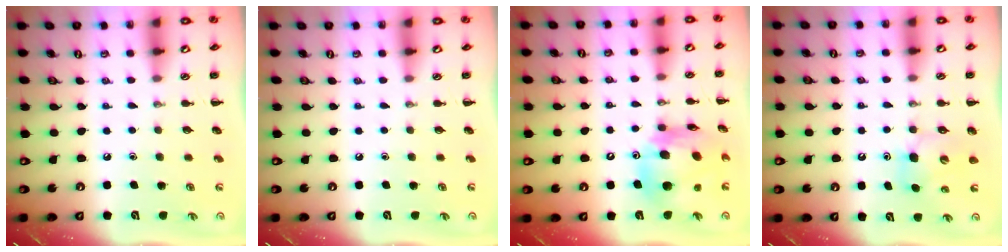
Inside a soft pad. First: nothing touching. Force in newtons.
{"total": 0.0}
{"total": 14.1, "press": 13.5, "slide": 4.1}
{"total": 5.6, "press": 5.6, "slide": 0.7}